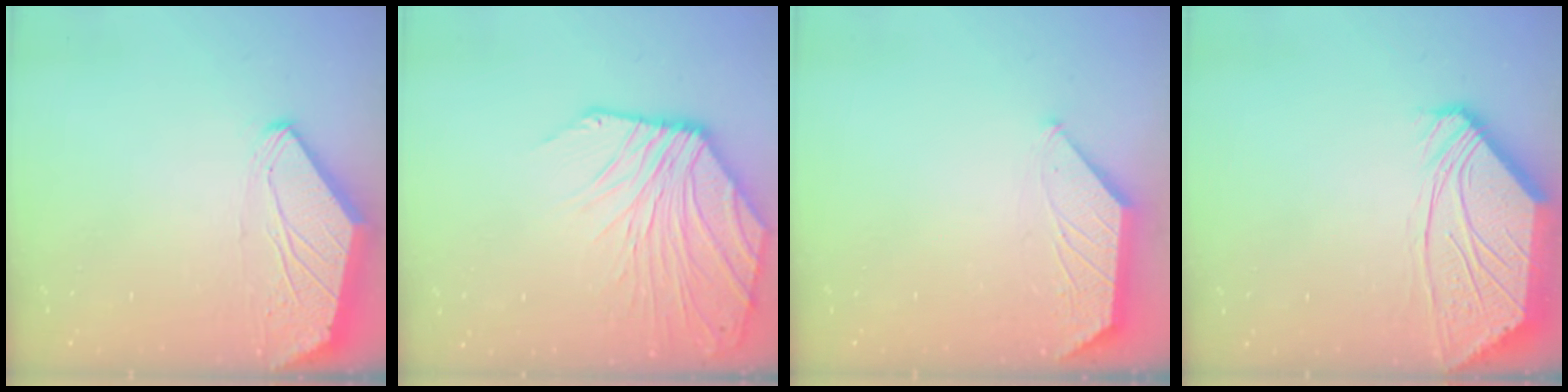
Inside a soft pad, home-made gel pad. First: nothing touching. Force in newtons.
{"total": 7.3, "press": 7.1, "slide": 1.7}
{"total": 0.8, "press": 0.8, "slide": 0.2}
{"total": 8.5, "press": 8.4, "slide": 0.8}